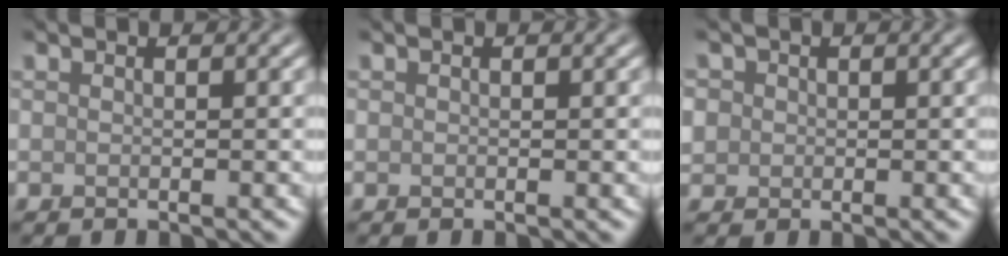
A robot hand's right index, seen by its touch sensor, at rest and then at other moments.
{"total": 0.0}
{"total": 2.4, "force": [0.4, 2.2, 0.7], "torque": [-0.018, 0.013, 0.005]}